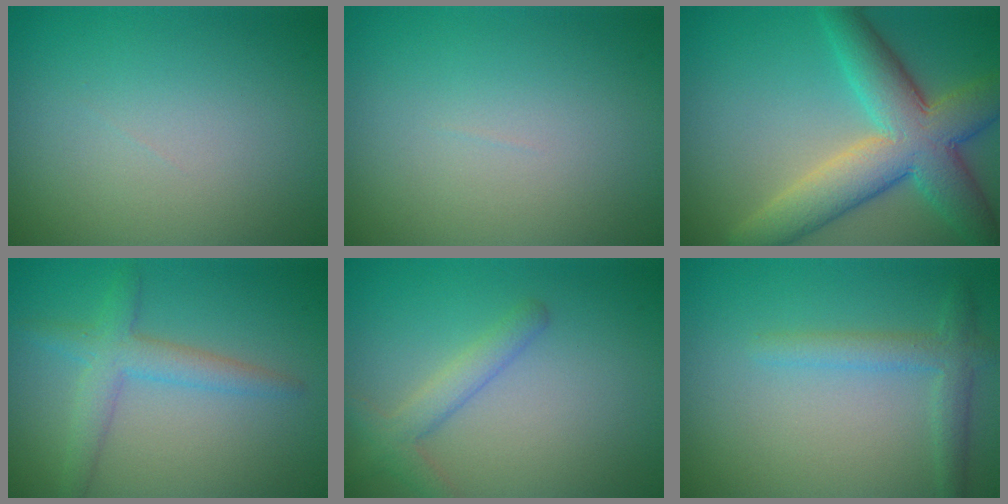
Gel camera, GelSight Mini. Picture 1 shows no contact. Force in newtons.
{"total": 0.0}
{"total": 8.9, "press": 8.9, "slide": 0.4}
{"total": 2.6, "press": 2.6, "slide": 0.2}
{"total": 2.5, "press": 2.5, "slide": 0.1}
{"total": 2.4, "press": 2.4, "slide": 0.0}